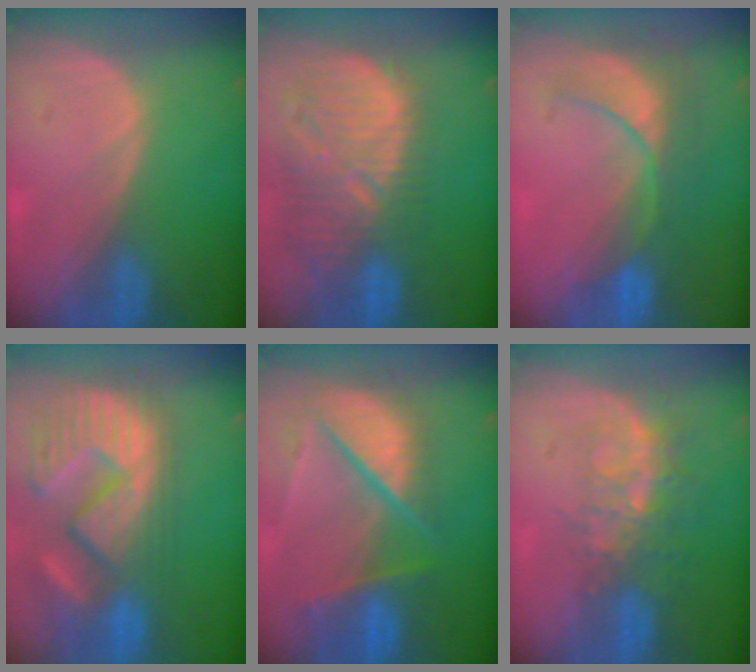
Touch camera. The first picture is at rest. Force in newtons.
{"total": 12.8, "press": 11.3, "slide": 6.2}
{"total": 8.5, "press": 7.9, "slide": 3.3}
{"total": 14.2, "press": 12.1, "slide": 7.5}
{"total": 10.6, "press": 8.7, "slide": 6.0}
{"total": 8.3, "press": 6.9, "slide": 4.7}